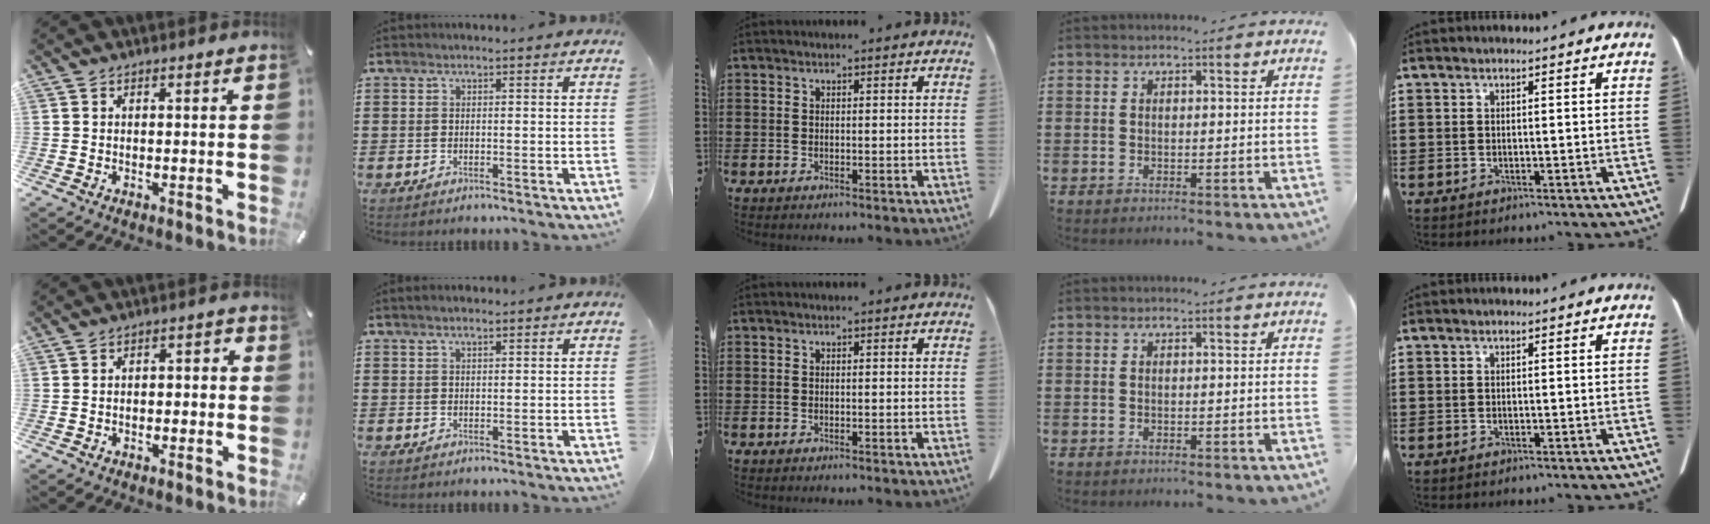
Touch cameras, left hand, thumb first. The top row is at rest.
{"thumb": {"total": 2.9, "force": [-1.8, 1.7, 1.7], "torque": [-0.029, 0.013, -0.035]}, "index": {"total": 1.3, "force": [1.0, 0.2, 0.8], "torque": [-0.016, 0.002, 0.018]}}